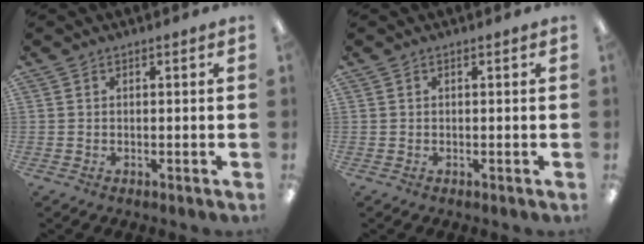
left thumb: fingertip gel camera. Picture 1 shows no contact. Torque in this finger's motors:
{"motor_torque": [-0.07, 0.07, 0.00, 0.00, 0.00]}